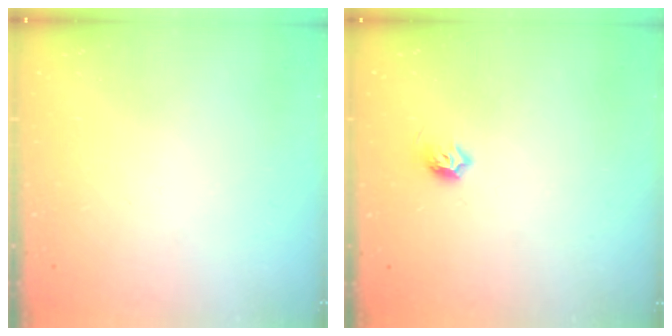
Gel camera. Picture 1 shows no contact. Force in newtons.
{"total": 5.9, "press": 5.8, "slide": 0.9}